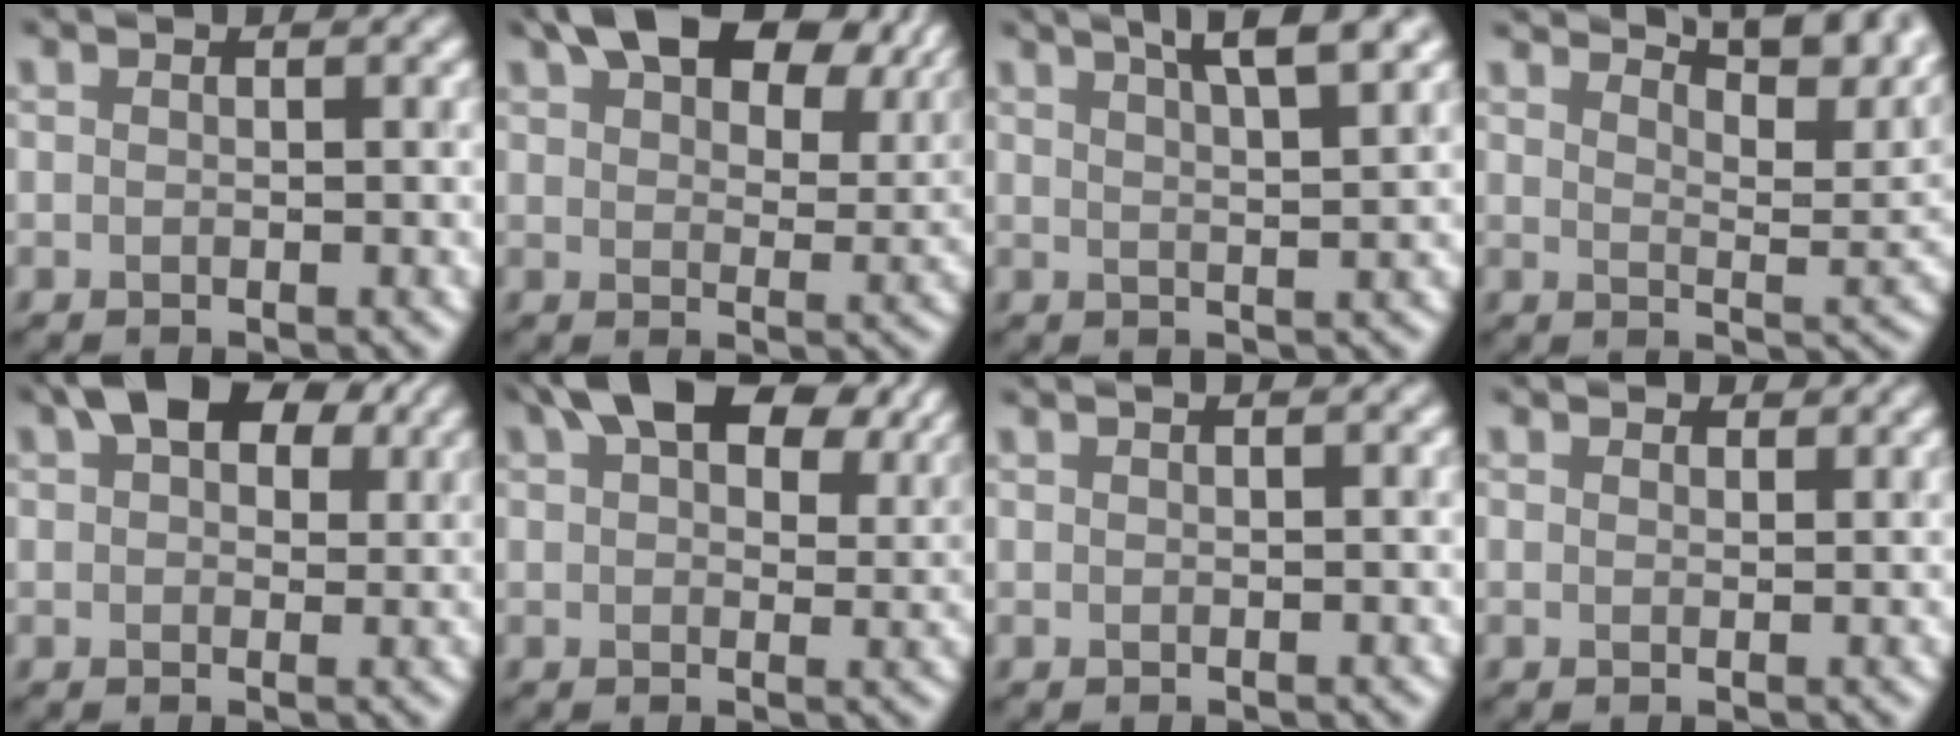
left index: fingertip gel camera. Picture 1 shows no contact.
{"total": 12.3, "force": [7.6, 6.1, 7.5], "torque": [-0.126, 0.022, 0.124]}
{"total": 5.9, "force": [3.9, 1.3, 4.2], "torque": [-0.039, 0.029, 0.037]}
{"total": 10.6, "force": [8.5, 2.7, 5.6], "torque": [-0.074, 0.023, 0.109]}
{"total": 6.9, "force": [3.6, 3.9, 4.4], "torque": [-0.068, 0.022, 0.041]}
{"total": 11.0, "force": [6.2, 5.7, 7.0], "torque": [-0.116, 0.025, 0.094]}
{"total": 0.5, "force": [0.4, -0.1, 0.3], "torque": [-0.010, 0.009, 0.006]}
{"total": 0.9, "force": [0.9, 0.3, 0.1], "torque": [-0.005, -0.002, 0.011]}